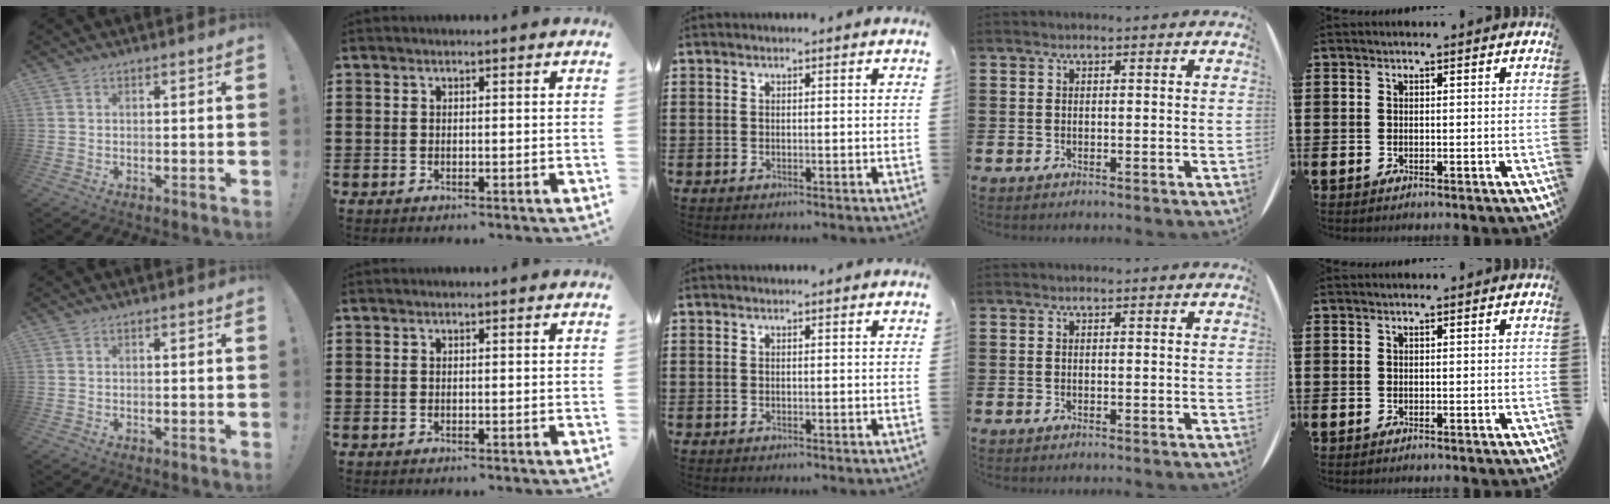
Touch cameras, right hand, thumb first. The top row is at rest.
{}